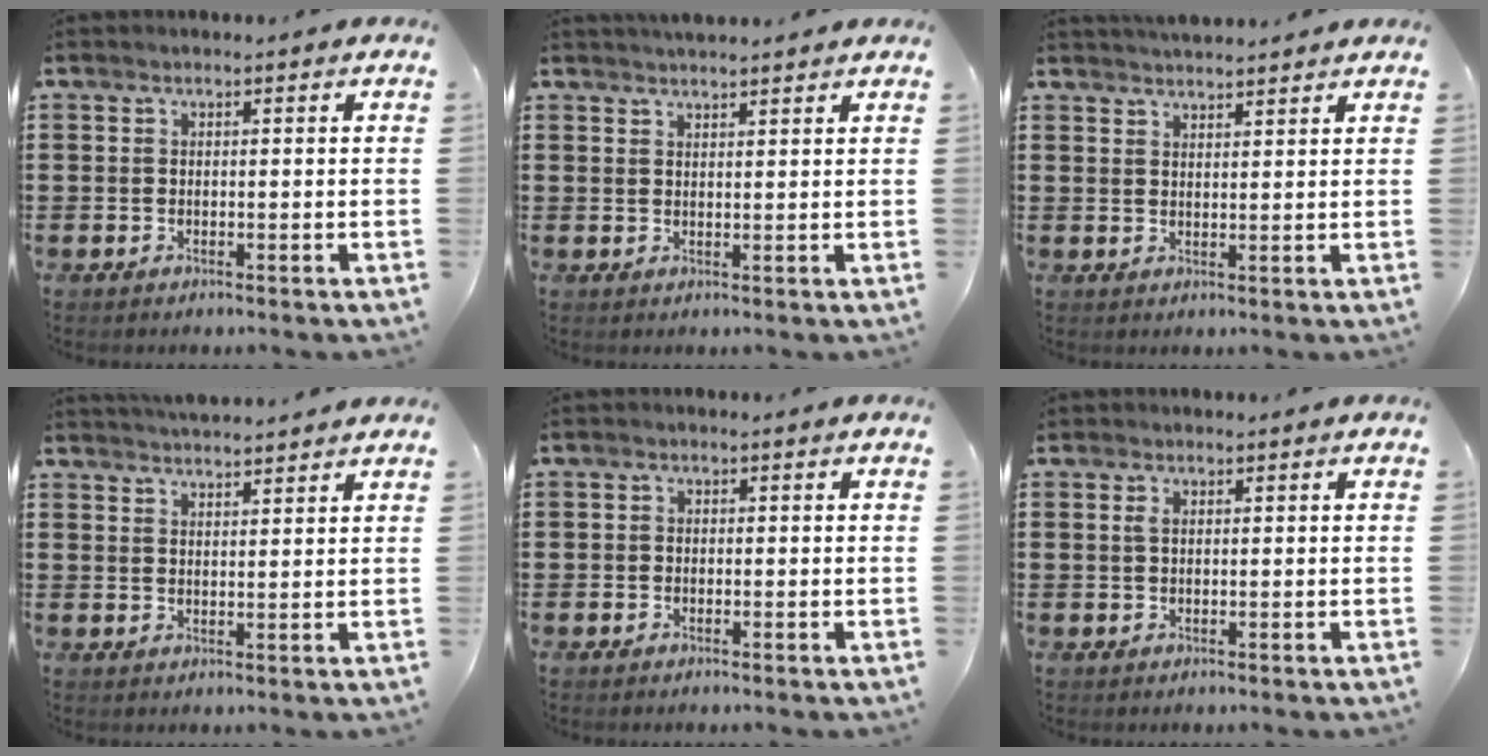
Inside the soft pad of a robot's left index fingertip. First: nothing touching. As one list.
[{"total": 2.1, "force": [2.1, 0.0, 0.3], "torque": [-0.010, -0.001, 0.040]}, {"total": 2.6, "force": [2.6, 0.0, 0.2], "torque": [-0.010, -0.004, 0.051]}, {"total": 3.1, "force": [3.0, -0.2, 0.2], "torque": [-0.012, -0.011, 0.057]}, {"total": 0.9, "force": [-0.5, 0.7, 0.2], "torque": [-0.006, 0.001, -0.011]}, {"total": 1.1, "force": [0.4, 0.6, 0.9], "torque": [-0.019, 0.004, 0.006]}]